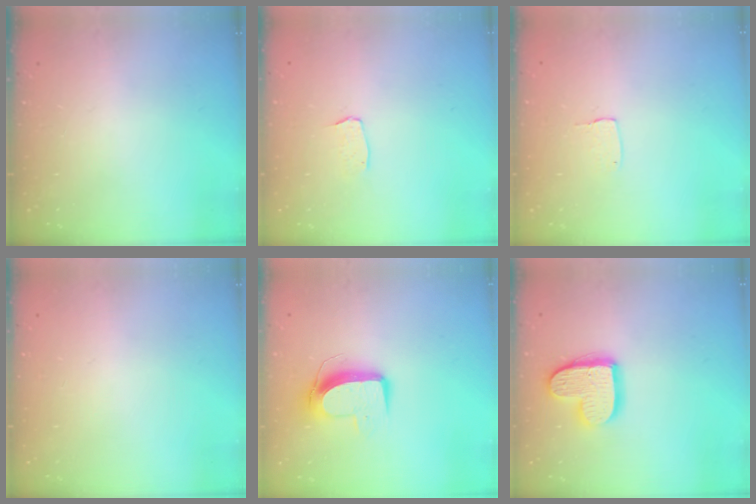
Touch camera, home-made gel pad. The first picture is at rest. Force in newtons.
{"total": 3.0, "press": 3.0, "slide": 0.2}
{"total": 3.2, "press": 3.2, "slide": 0.2}
{"total": 0.0}
{"total": 10.2, "press": 10.2, "slide": 0.4}
{"total": 13.0, "press": 13.0, "slide": 0.8}